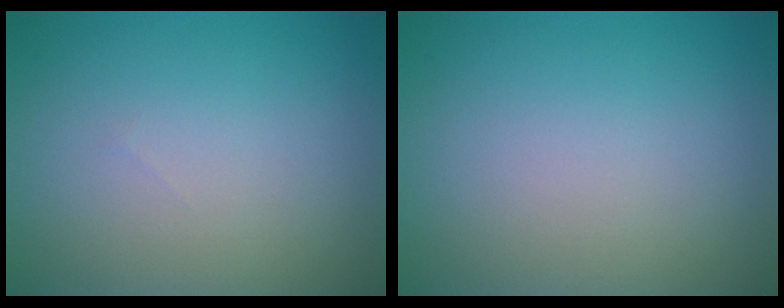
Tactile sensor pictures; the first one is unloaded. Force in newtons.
{"total": 0.0}